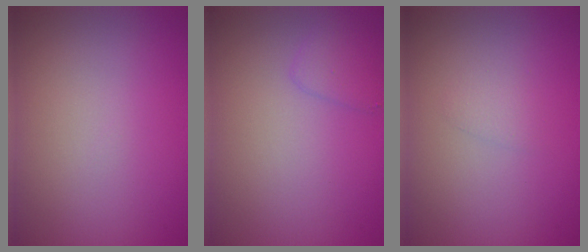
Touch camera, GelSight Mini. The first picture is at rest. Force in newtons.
{"total": 1.6, "press": 1.6, "slide": 0.1}
{"total": 0.9, "press": 0.9, "slide": 0.0}